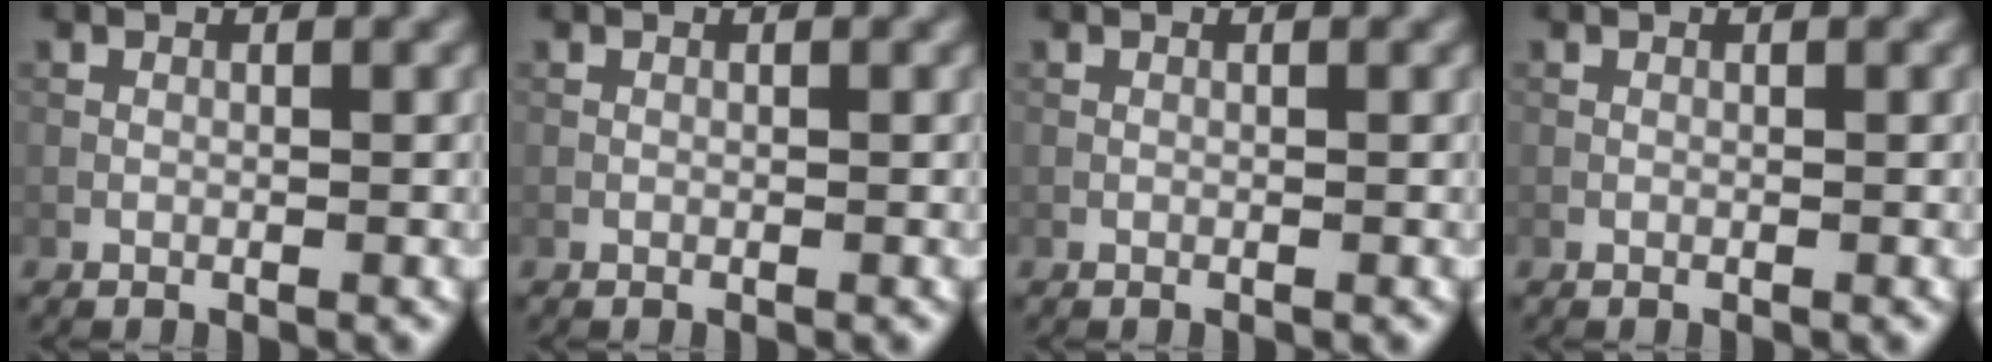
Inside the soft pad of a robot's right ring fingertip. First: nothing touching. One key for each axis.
{"total": 0.0}
{"total": 0.0}
{"total": 0.0}